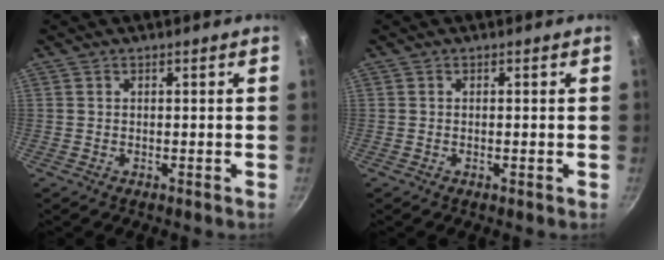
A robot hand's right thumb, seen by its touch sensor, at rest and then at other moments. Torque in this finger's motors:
{"motor_torque": [-0.09, 0.14, -0.42, 0.12, 0.02]}